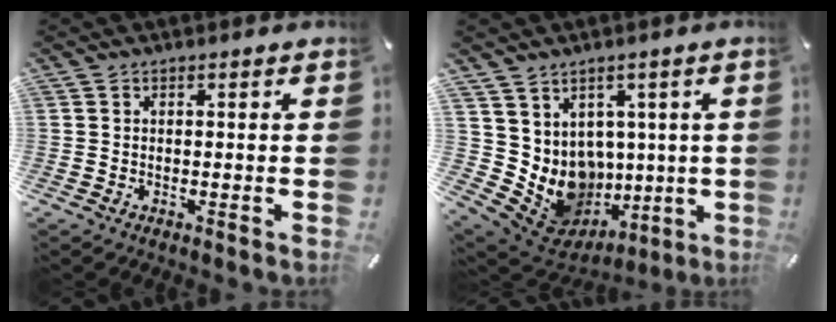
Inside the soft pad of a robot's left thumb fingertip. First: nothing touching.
{"total": 10.6, "force": [1.1, 10.0, 3.5], "torque": [-0.084, -0.036, 0.045]}